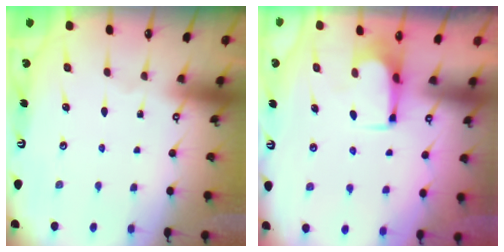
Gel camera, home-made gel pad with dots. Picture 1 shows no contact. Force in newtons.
{"total": 3.7, "press": 3.6, "slide": 0.6}